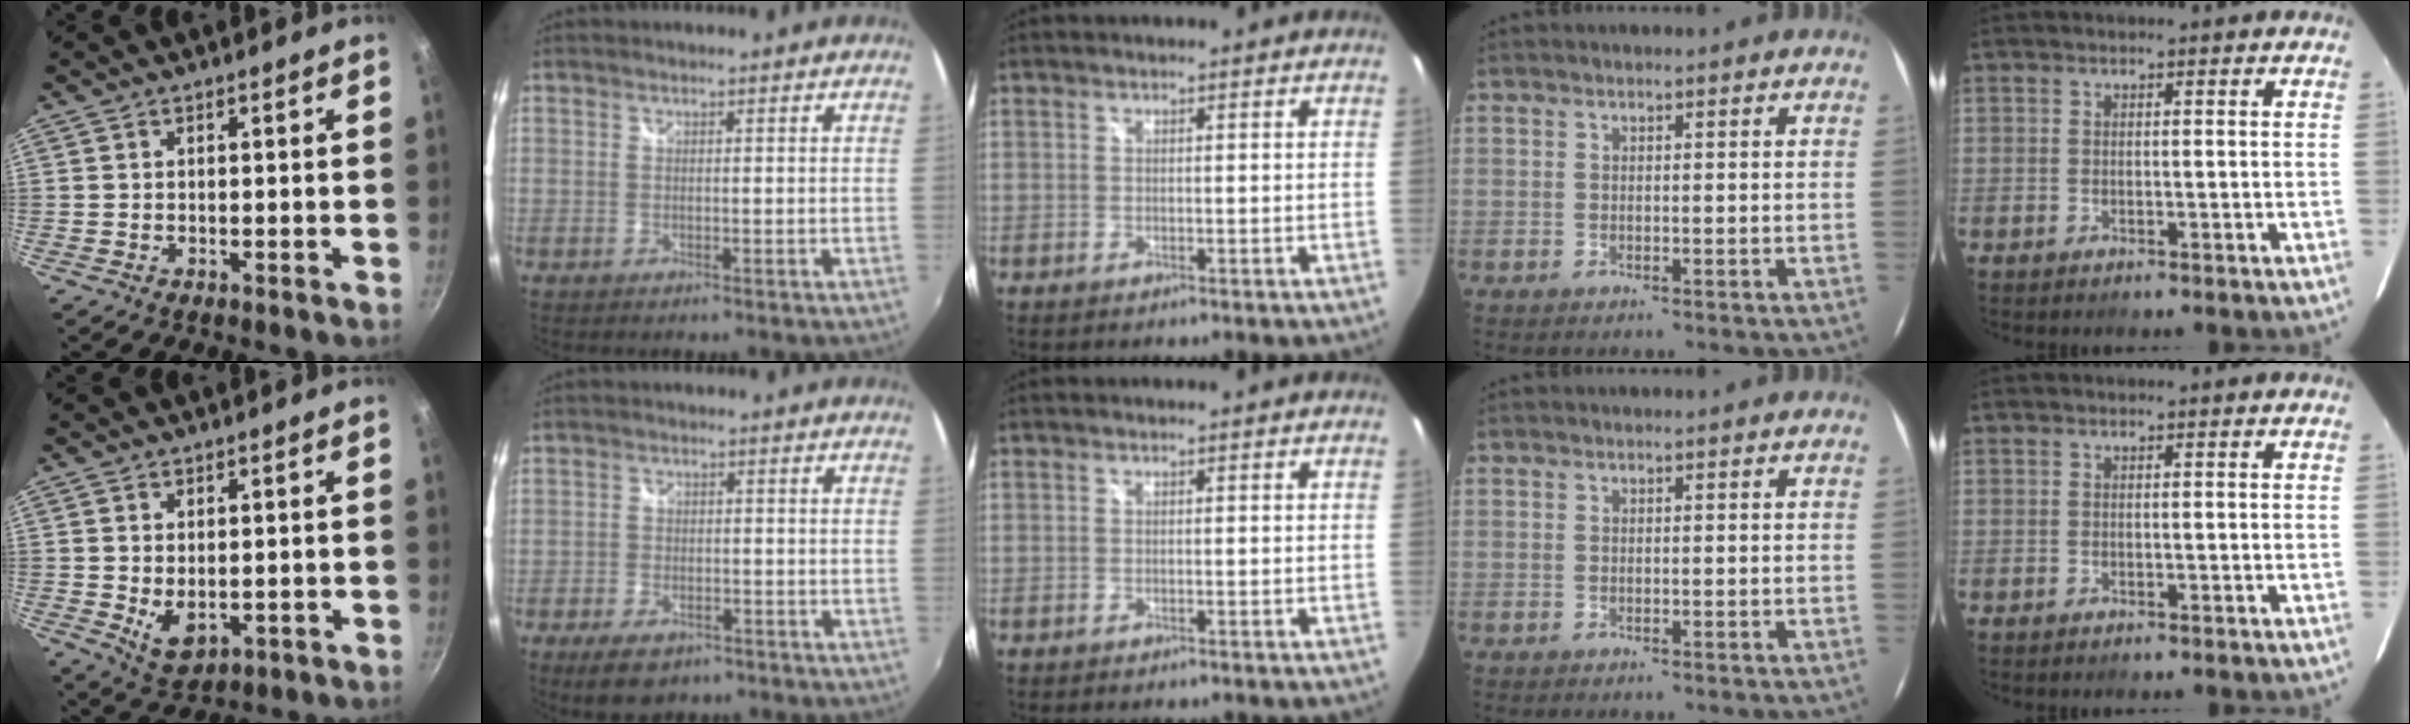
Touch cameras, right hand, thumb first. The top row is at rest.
{"thumb": {"total": 5.8, "force": [-0.3, 3.7, 4.5], "torque": [-0.072, -0.016, 0.006]}, "index": {"total": 7.4, "force": [-5.0, 3.9, 3.8], "torque": [-0.093, -0.007, -0.077]}}